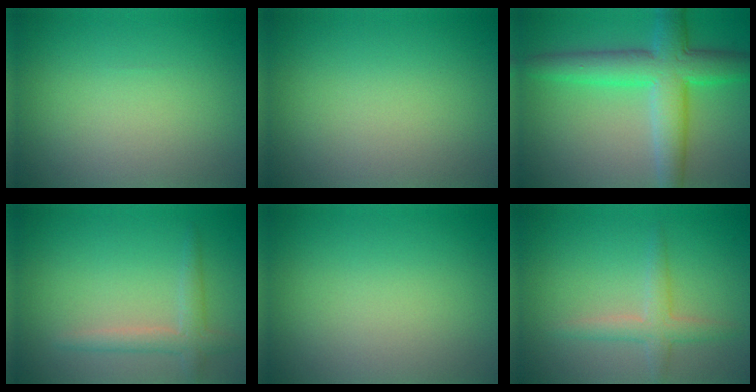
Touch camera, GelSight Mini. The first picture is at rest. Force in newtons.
{"total": 0.0}
{"total": 7.2, "press": 7.2, "slide": 0.3}
{"total": 2.3, "press": 2.2, "slide": 0.1}
{"total": 0.0}
{"total": 2.3, "press": 2.3, "slide": 0.0}